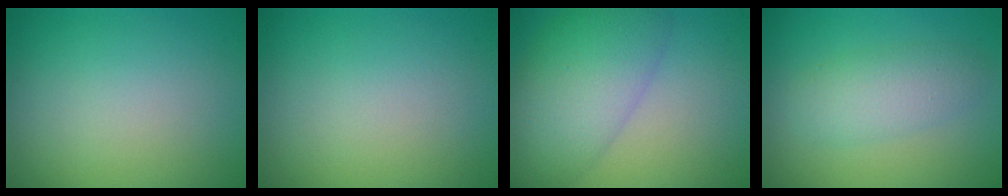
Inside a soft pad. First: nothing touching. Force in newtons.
{"total": 0.0}
{"total": 8.0, "press": 8.0, "slide": 0.1}
{"total": 3.1, "press": 3.1, "slide": 0.1}